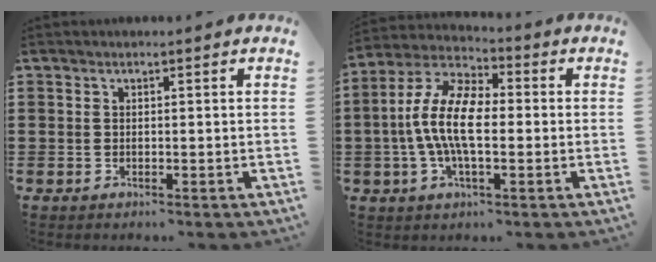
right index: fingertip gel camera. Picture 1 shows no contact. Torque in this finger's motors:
{"motor_torque": [2.14, 0.00, 1.05, 0.21]}